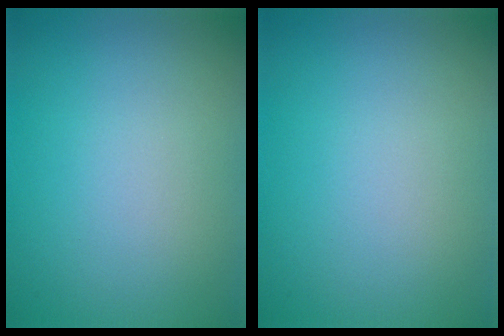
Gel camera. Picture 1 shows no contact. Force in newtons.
{"total": 0.0}